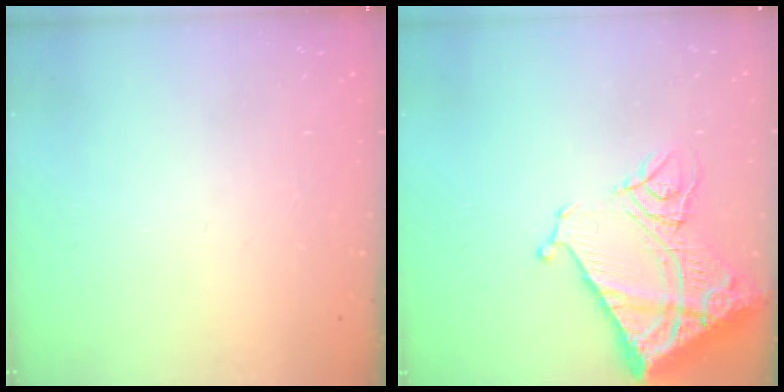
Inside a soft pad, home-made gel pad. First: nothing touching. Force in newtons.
{"total": 18.4, "press": 18.3, "slide": 2.2}